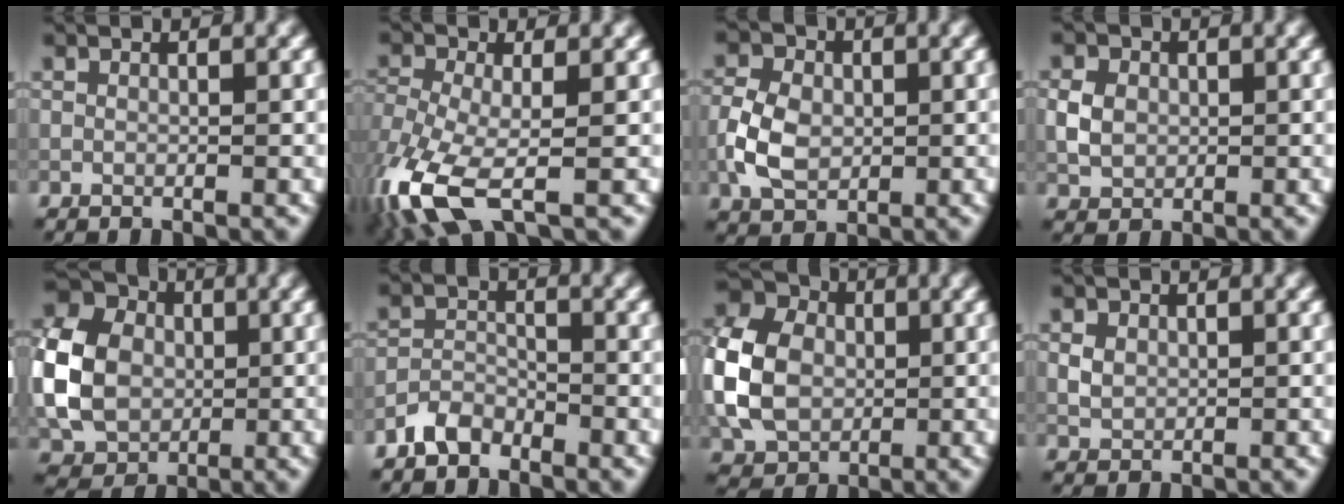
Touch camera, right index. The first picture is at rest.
{"total": 7.3, "force": [-3.4, 3.3, 5.5], "torque": [-0.137, -0.012, -0.079]}
{"total": 5.1, "force": [-0.7, 3.7, 3.4], "torque": [-0.074, 0.004, -0.018]}
{"total": 2.8, "force": [0.1, 2.3, 1.5], "torque": [-0.032, 0.001, -0.001]}
{"total": 9.4, "force": [-0.4, 7.6, 5.5], "torque": [-0.135, 0.012, -0.018]}
{"total": 2.5, "force": [-2.1, 1.2, 0.8], "torque": [-0.011, 0.010, -0.046]}
{"total": 10.2, "force": [-0.6, 7.9, 6.5], "torque": [-0.169, 0.012, -0.027]}
{"total": 1.6, "force": [0.3, 1.3, 0.8], "torque": [-0.017, -0.001, 0.007]}